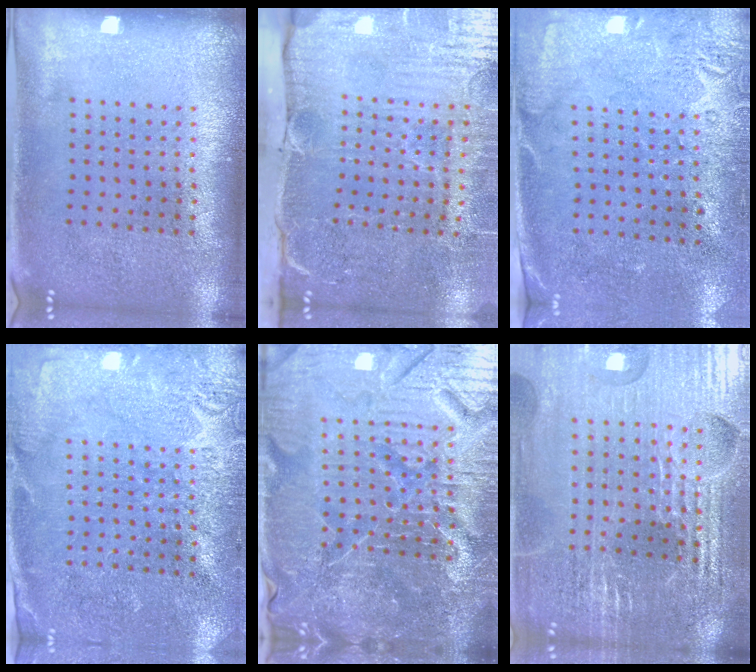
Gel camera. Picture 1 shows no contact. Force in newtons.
{"total": 5.4, "press": 4.5, "slide": 3.0}
{"total": 2.7, "press": 2.2, "slide": 1.6}
{"total": 2.8, "press": 2.8, "slide": 0.1}
{"total": 6.9, "press": 6.2, "slide": 3.0}
{"total": 5.2, "press": 4.8, "slide": 2.0}